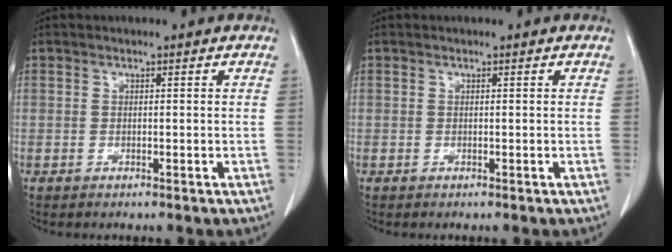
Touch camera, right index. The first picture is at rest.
{"total": 0.0}